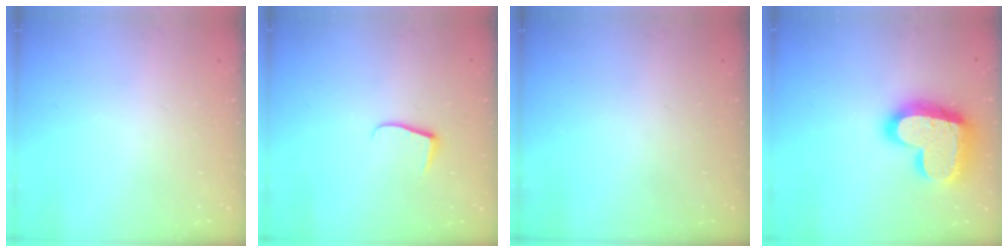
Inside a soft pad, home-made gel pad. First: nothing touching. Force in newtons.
{"total": 5.5, "press": 5.5, "slide": 0.5}
{"total": 0.0}
{"total": 22.4, "press": 22.4, "slide": 1.4}